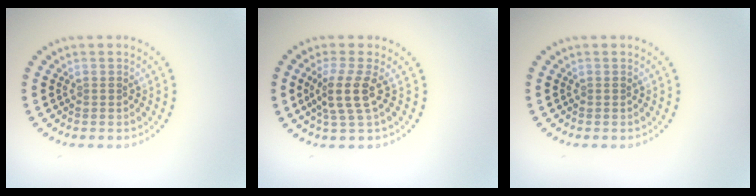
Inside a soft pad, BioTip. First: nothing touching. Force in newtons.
{"total": 3.2, "press": 2.5, "slide": 1.9}
{"total": 0.0}